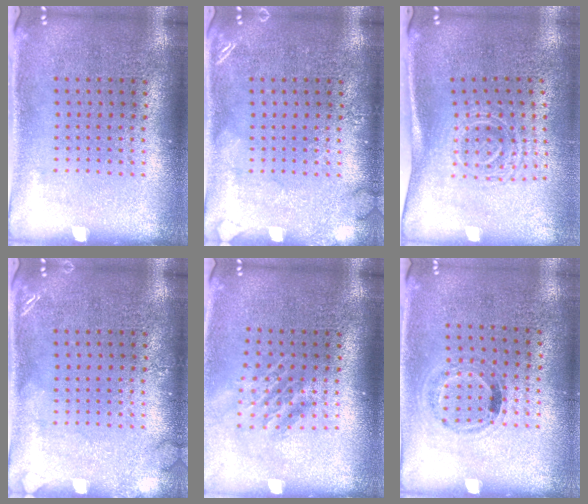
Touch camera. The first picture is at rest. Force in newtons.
{"total": 1.7, "press": 1.6, "slide": 0.3}
{"total": 1.7, "press": 1.3, "slide": 1.1}
{"total": 1.5, "press": 1.5, "slide": 0.2}
{"total": 1.5, "press": 1.1, "slide": 1.1}
{"total": 1.1, "press": 0.8, "slide": 0.7}